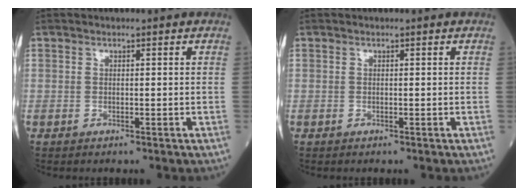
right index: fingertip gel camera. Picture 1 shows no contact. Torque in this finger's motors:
{"motor_torque": [0.00, 0.00, 0.00, -0.01]}